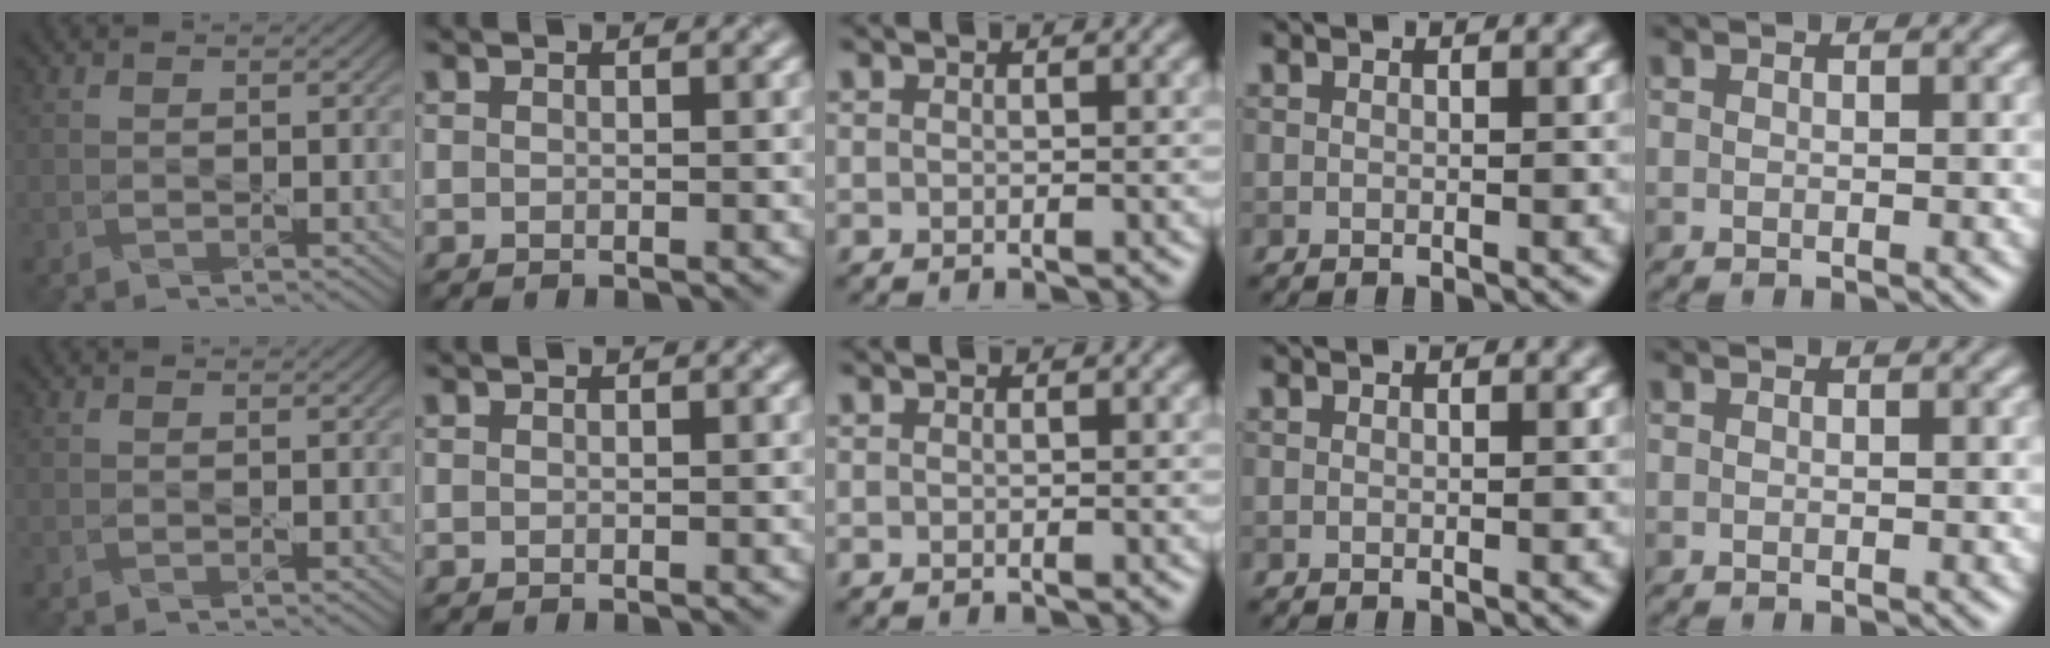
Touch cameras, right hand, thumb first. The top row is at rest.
{}